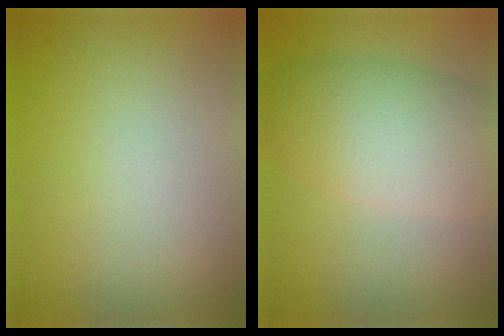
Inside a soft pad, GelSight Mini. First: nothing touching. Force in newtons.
{"total": 7.1, "press": 7.1, "slide": 0.4}